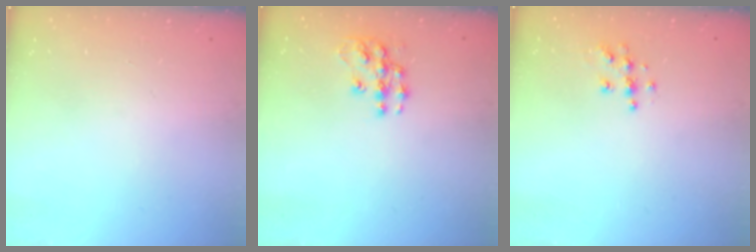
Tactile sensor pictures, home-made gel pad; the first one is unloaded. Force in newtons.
{"total": 10.4, "press": 10.4, "slide": 0.5}
{"total": 6.4, "press": 6.4, "slide": 0.2}